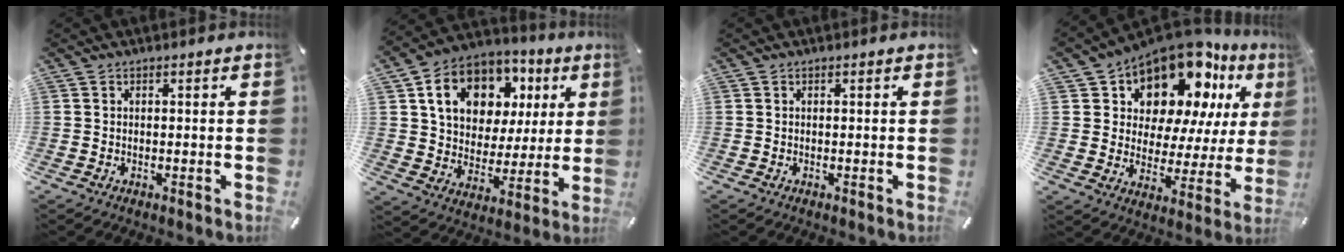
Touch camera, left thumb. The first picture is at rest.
{"total": 14.9, "force": [6.1, 11.6, 7.0], "torque": [-0.124, -0.015, 0.117]}
{"total": 0.0}
{"total": 15.4, "force": [12.1, 7.6, 5.9], "torque": [-0.106, -0.104, 0.210]}